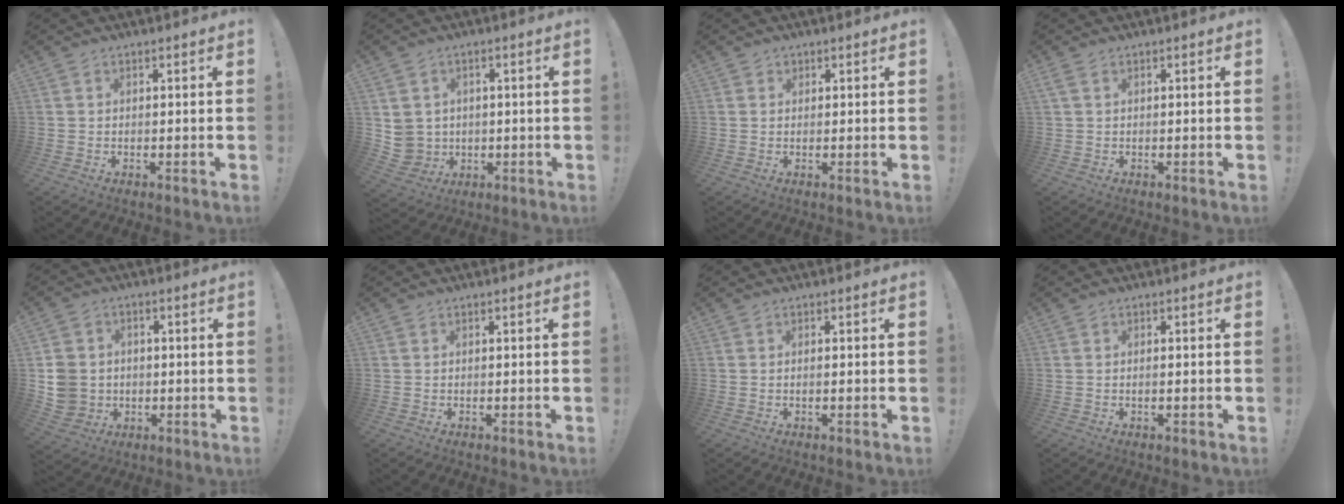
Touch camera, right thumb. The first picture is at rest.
{"total": 5.9, "force": [1.5, 5.5, 1.4], "torque": [-0.042, -0.010, 0.034]}
{"total": 1.1, "force": [0.6, 0.9, 0.2], "torque": [0.002, -0.001, 0.009]}
{"total": 1.3, "force": [0.5, 0.3, 1.2], "torque": [-0.025, 0.001, 0.010]}
{"total": 8.8, "force": [-0.9, 8.1, 3.5], "torque": [-0.062, 0.011, -0.012]}
{"total": 0.0}
{"total": 0.8, "force": [0.0, 0.0, 0.8], "torque": [-0.010, -0.003, -0.001]}
{"total": 0.9, "force": [-0.1, 0.0, 0.9], "torque": [-0.012, -0.003, -0.003]}